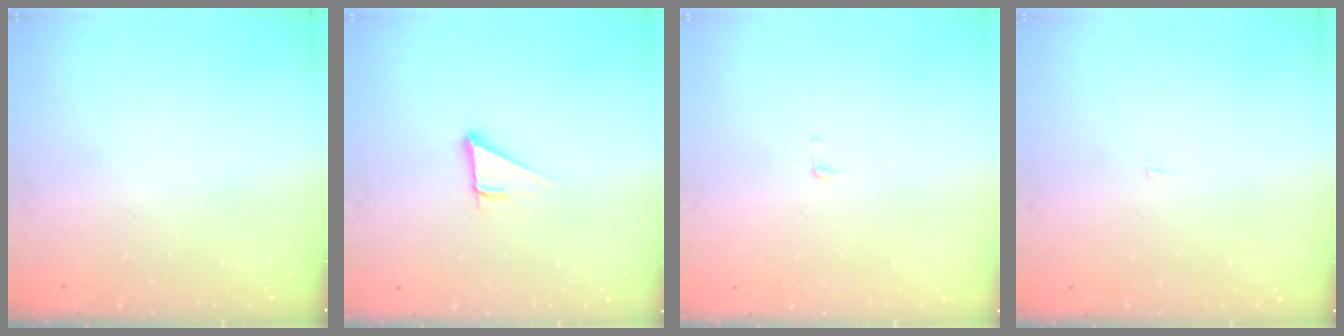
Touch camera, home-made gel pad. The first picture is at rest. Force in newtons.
{"total": 2.9, "press": 2.9, "slide": 0.1}
{"total": 3.8, "press": 3.8, "slide": 0.3}
{"total": 2.3, "press": 2.3, "slide": 0.2}